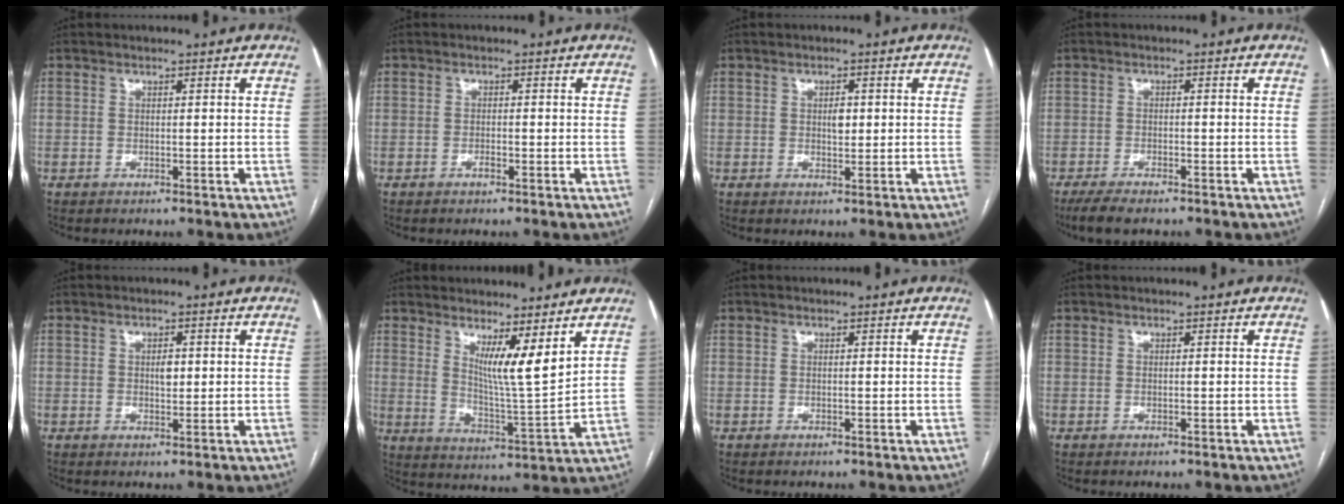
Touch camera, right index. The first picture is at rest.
{"total": 1.0, "force": [-0.6, 0.3, 0.8], "torque": [-0.018, 0.000, -0.010]}
{"total": 2.1, "force": [0.3, 1.1, 1.8], "torque": [-0.027, 0.001, 0.005]}
{"total": 5.1, "force": [-4.0, 1.2, 2.9], "torque": [-0.052, -0.010, -0.066]}
{"total": 2.0, "force": [0.3, 1.1, 1.6], "torque": [-0.025, 0.001, 0.005]}
{"total": 7.7, "force": [4.6, 0.1, 6.2], "torque": [-0.109, -0.025, 0.084]}
{"total": 0.0}
{"total": 0.0}